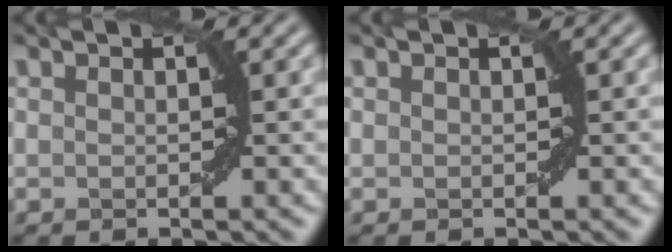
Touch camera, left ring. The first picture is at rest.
{"total": 0.0}